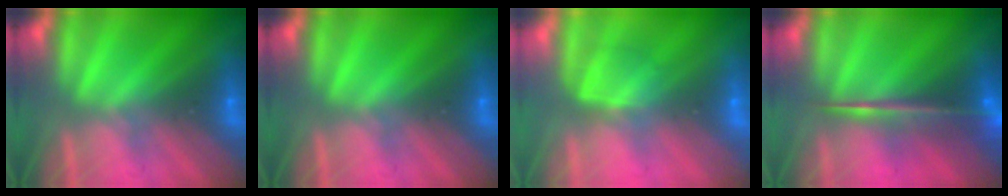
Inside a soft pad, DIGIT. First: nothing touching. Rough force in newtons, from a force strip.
{"total": 0.0}
{"total": 4.8}
{"total": 7.9}